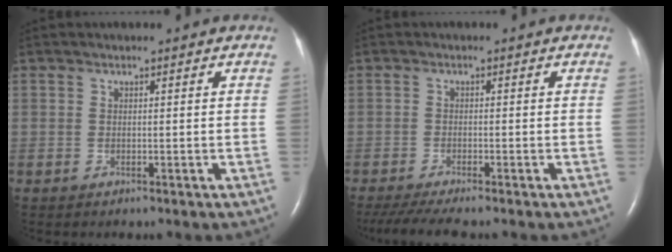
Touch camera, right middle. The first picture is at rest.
{"total": 6.7, "force": [-5.6, 0.1, 3.6], "torque": [-0.059, -0.019, -0.094]}